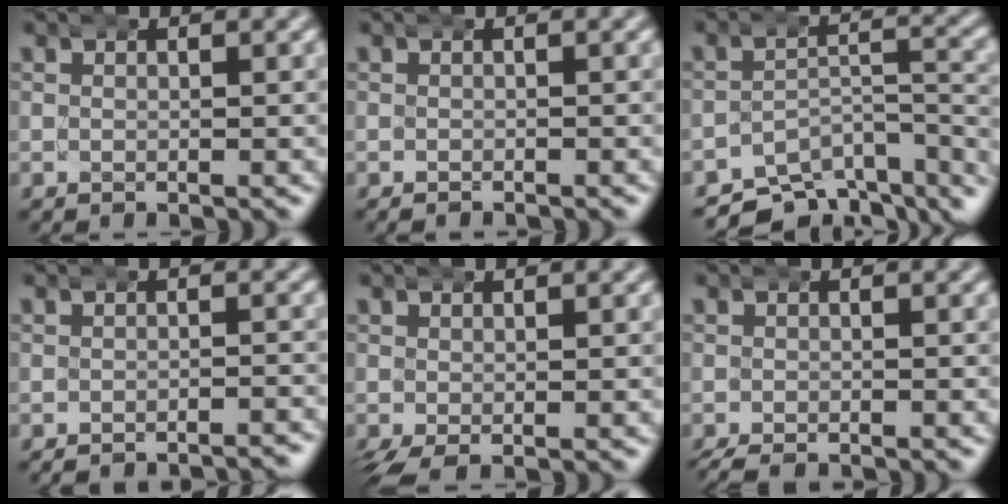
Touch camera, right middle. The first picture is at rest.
{"total": 0.6, "force": [-0.6, 0.2, -0.2], "torque": [0.002, 0.001, -0.011]}
{"total": 8.3, "force": [-7.2, 2.7, 3.2], "torque": [-0.024, -0.010, -0.118]}
{"total": 2.7, "force": [-2.7, 0.3, 0.1], "torque": [-0.002, 0.000, -0.045]}
{"total": 1.4, "force": [-1.0, 0.5, 0.8], "torque": [-0.017, -0.009, -0.011]}
{"total": 2.1, "force": [-2.0, 0.5, 0.1], "torque": [-0.007, -0.008, -0.030]}